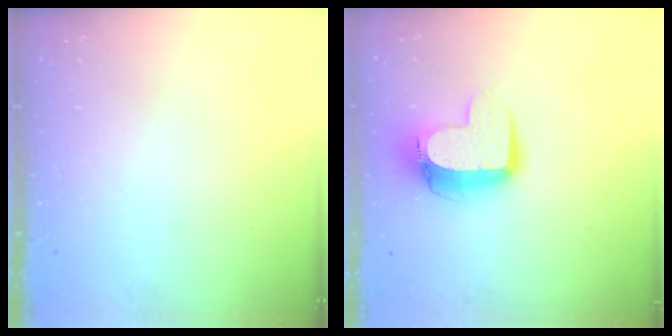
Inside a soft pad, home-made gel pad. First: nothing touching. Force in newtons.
{"total": 11.5, "press": 11.5, "slide": 1.0}